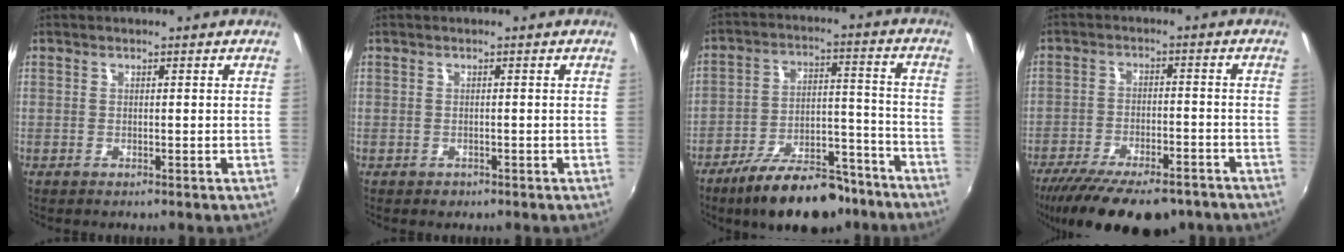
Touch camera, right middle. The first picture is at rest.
{"total": 1.0, "force": [-0.6, 0.8, 0.2], "torque": [-0.006, -0.004, -0.006]}
{"total": 18.1, "force": [-13.9, 7.1, 9.2], "torque": [-0.159, 0.009, -0.199]}
{"total": 19.6, "force": [-15.1, 6.7, 10.5], "torque": [-0.209, -0.041, -0.222]}